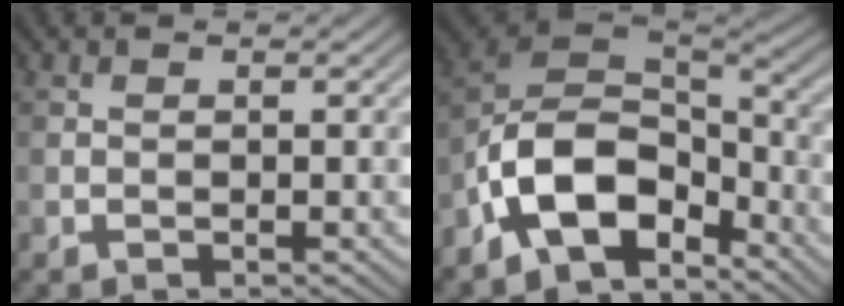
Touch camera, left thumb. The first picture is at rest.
{"total": 12.3, "force": [-6.4, 6.9, 7.9], "torque": [-0.159, -0.007, -0.141]}